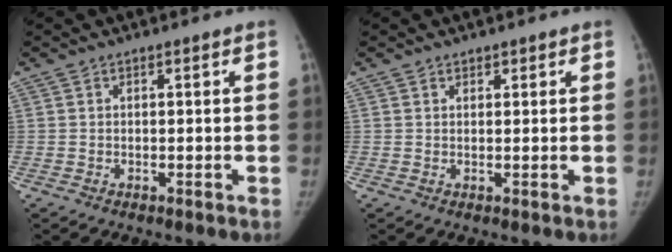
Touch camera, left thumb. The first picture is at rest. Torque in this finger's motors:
{"motor_torque": [-0.32, -0.12, -0.19, 0.13, -0.01]}